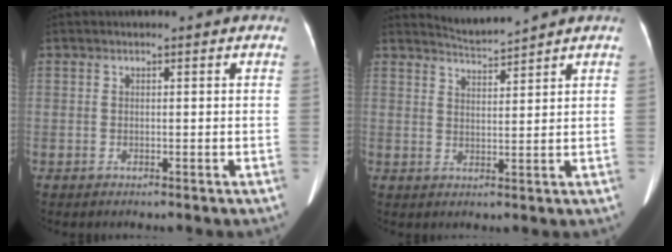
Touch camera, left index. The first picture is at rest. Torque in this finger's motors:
{"motor_torque": [0.54, -0.95, -0.01, 0.00]}